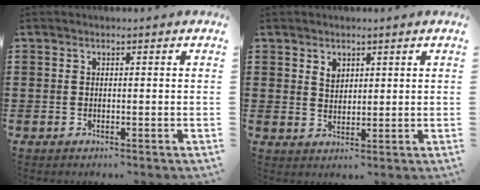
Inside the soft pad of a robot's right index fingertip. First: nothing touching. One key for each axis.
{"total": 2.2, "fx": 1.5, "fy": 1.4, "fz": 0.8, "tx": -0.021, "ty": 0.005, "tz": 0.028}